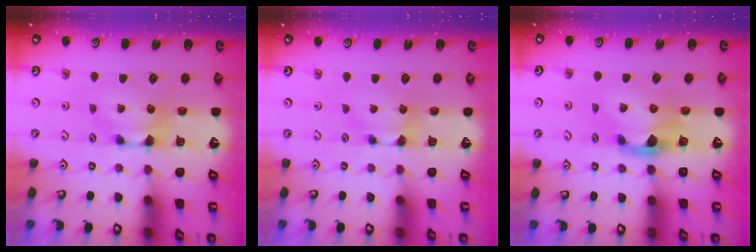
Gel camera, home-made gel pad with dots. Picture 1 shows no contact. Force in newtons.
{"total": 0.7, "press": 0.6, "slide": 0.5}
{"total": 2.2, "press": 1.8, "slide": 1.3}